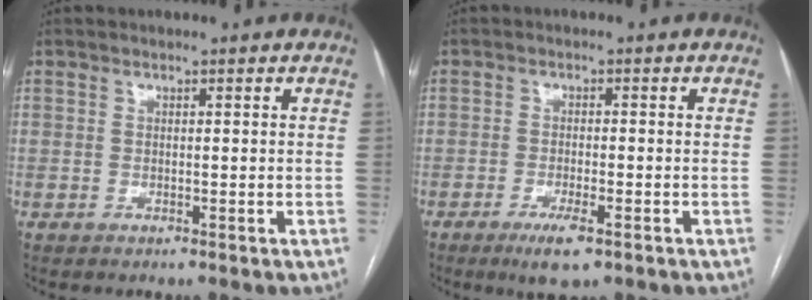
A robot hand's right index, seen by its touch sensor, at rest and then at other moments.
{"total": 4.9, "force": [-2.9, 0.9, 3.9], "torque": [-0.076, -0.010, -0.046]}